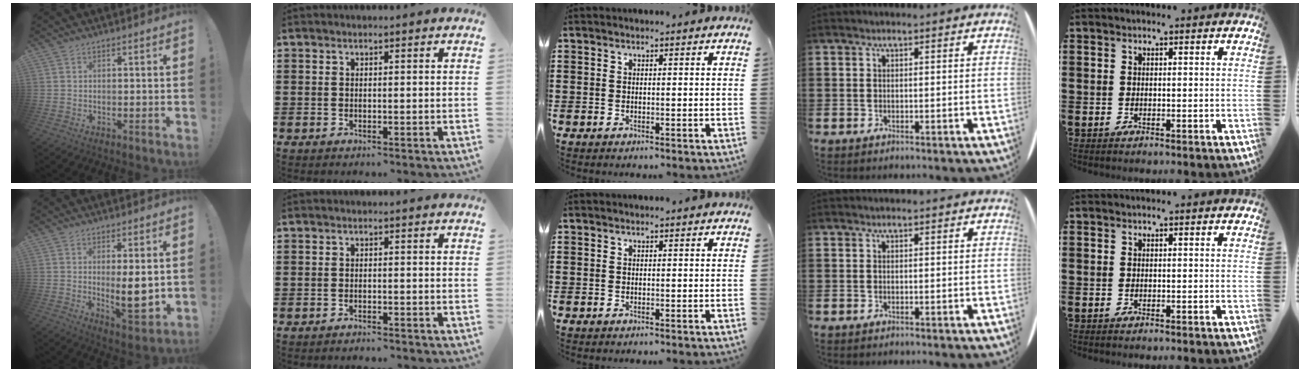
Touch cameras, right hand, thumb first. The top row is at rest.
{"thumb": {"total": 9.4, "force": [0.5, 2.5, 9.1], "torque": [-0.121, -0.021, 0.009]}, "index": {"total": 0.9, "force": [-0.9, 0.0, 0.0], "torque": [-0.002, 0.002, -0.019]}}